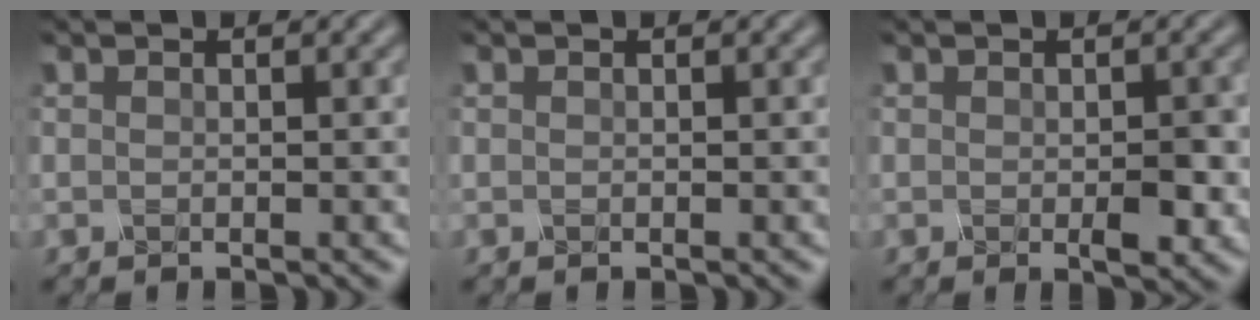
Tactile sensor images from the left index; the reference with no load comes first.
{"total": 0.0}
{"total": 2.6, "force": [-0.6, 1.0, 2.3], "torque": [-0.038, -0.005, -0.004]}